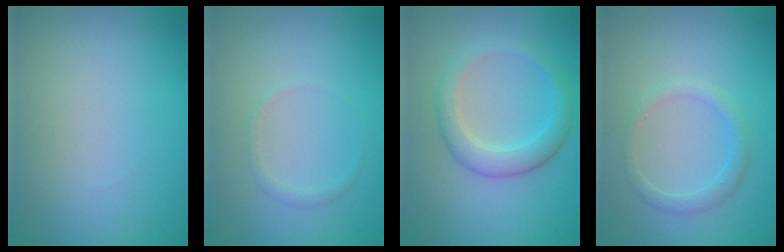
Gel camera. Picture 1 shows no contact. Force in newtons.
{"total": 0.7, "press": 0.7, "slide": 0.0}
{"total": 3.2, "press": 3.2, "slide": 0.2}
{"total": 1.7, "press": 1.7, "slide": 0.2}